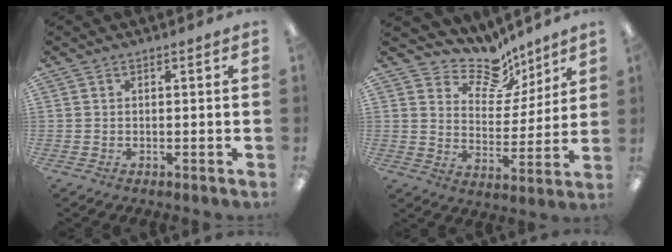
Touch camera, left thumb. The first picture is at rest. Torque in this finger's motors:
{"motor_torque": [0.00, -0.14, 0.00, 0.34, -0.07]}